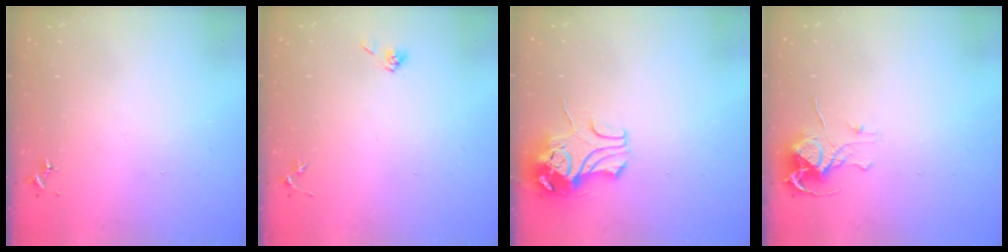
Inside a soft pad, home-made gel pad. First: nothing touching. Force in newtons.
{"total": 4.2, "press": 3.9, "slide": 1.6}
{"total": 9.8, "press": 9.7, "slide": 1.4}
{"total": 8.0, "press": 8.0, "slide": 0.6}